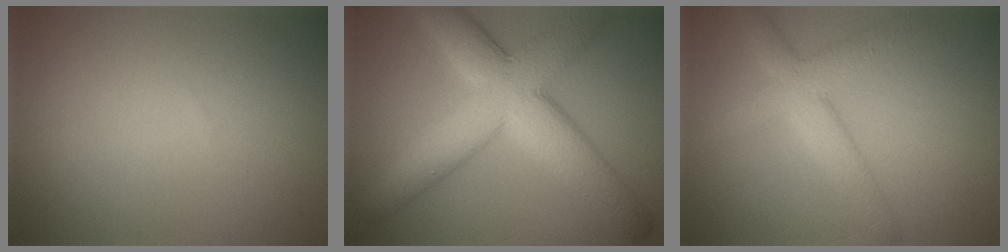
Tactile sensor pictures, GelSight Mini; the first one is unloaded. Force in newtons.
{"total": 9.9, "press": 9.8, "slide": 0.5}
{"total": 4.4, "press": 4.3, "slide": 0.3}